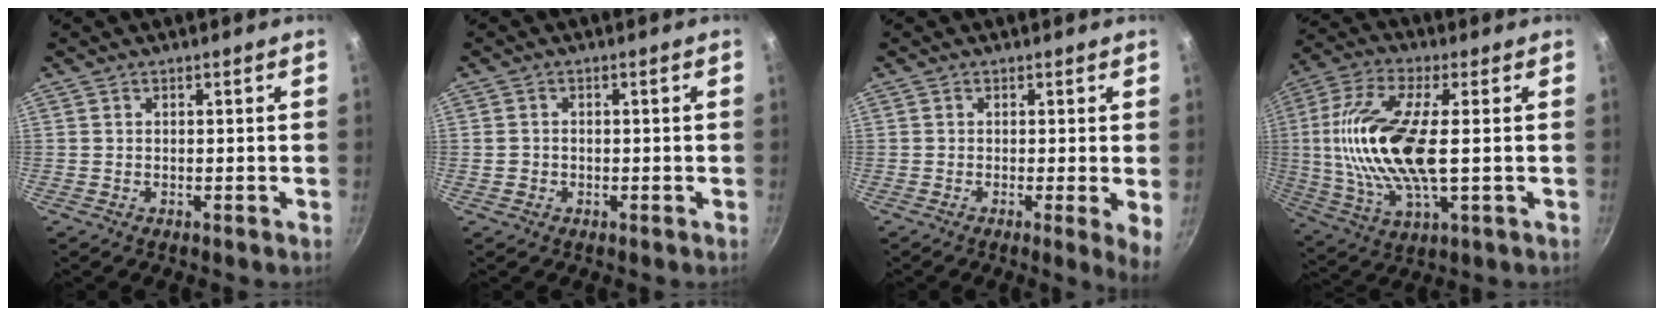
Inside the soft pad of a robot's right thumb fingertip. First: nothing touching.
{"total": 1.8, "force": [-0.4, 1.6, 0.7], "torque": [-0.012, 0.005, -0.006]}
{"total": 4.8, "force": [-0.2, 0.6, 4.7], "torque": [-0.056, -0.015, -0.007]}
{"total": 18.6, "force": [0.9, 7.1, 17.2], "torque": [-0.355, 0.001, 0.012]}